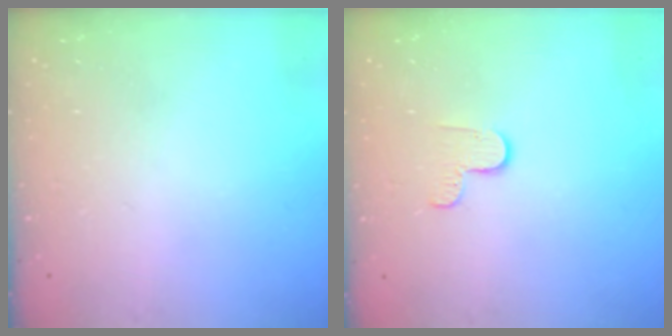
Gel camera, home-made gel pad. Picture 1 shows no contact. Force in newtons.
{"total": 3.8, "press": 3.8, "slide": 0.4}